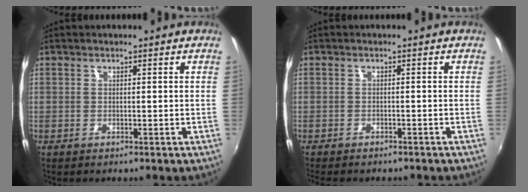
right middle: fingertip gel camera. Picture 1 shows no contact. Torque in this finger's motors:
{"motor_torque": [1.07, -1.06, 0.10, 0.04]}